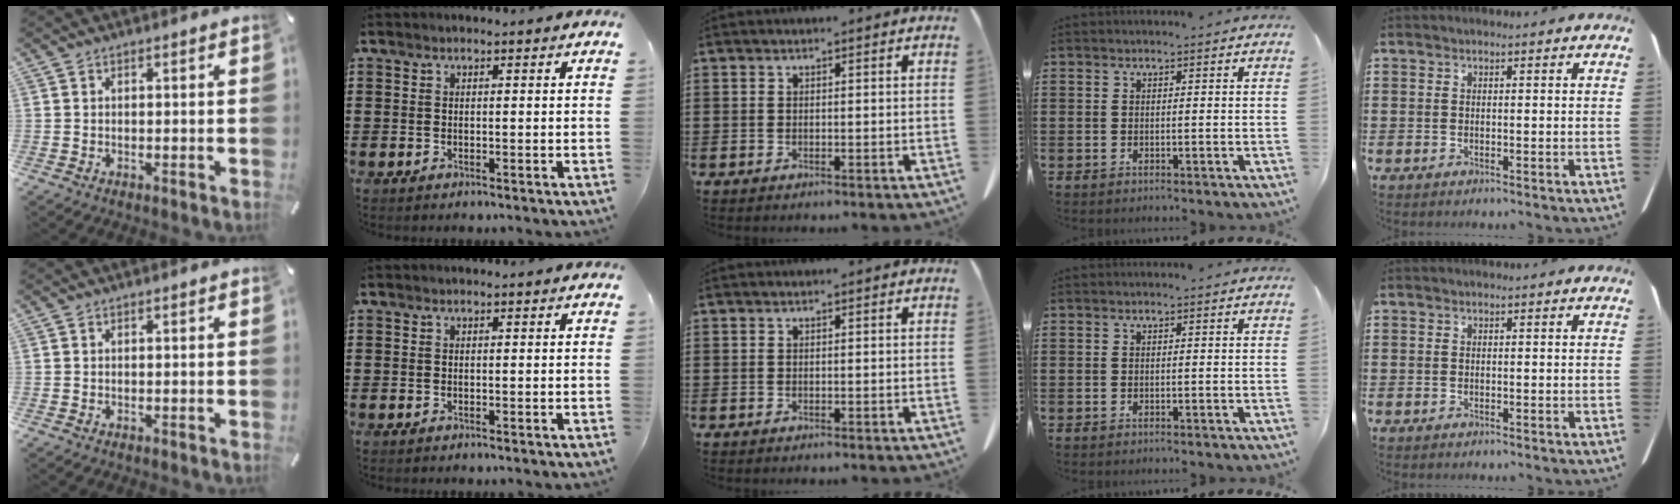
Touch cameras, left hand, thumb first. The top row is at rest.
{}